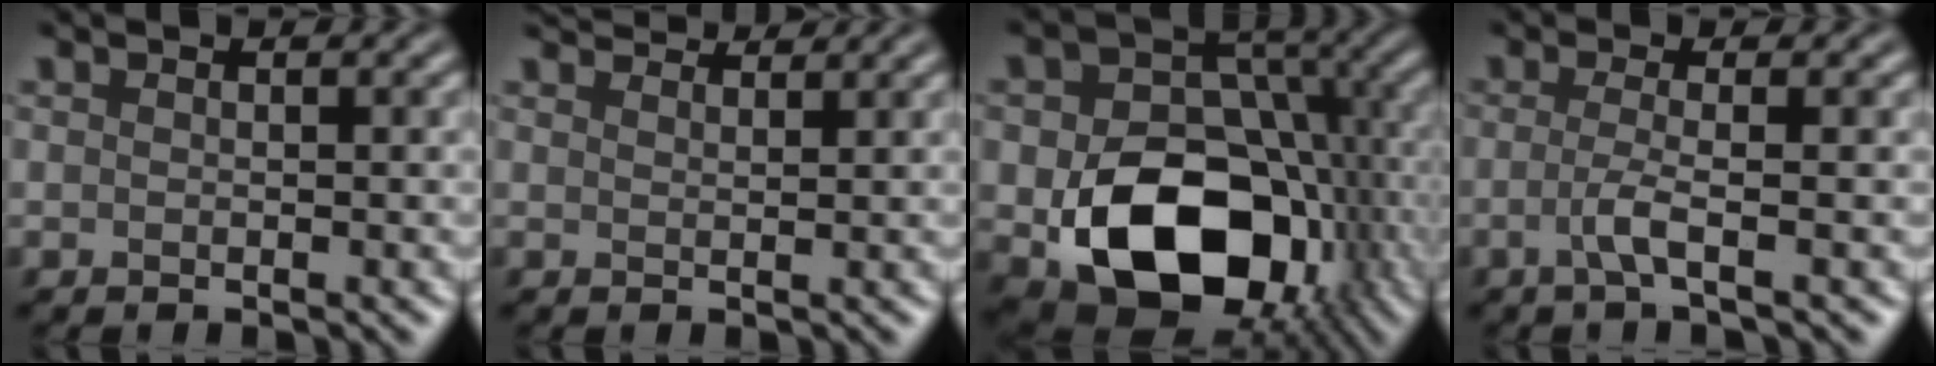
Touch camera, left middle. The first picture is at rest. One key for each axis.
{"total": 3.5, "fx": 3.4, "fy": 0.3, "fz": 0.9, "tx": -0.023, "ty": 0.007, "tz": 0.048}
{"total": 13.1, "fx": -3.7, "fy": 9.3, "fz": 8.5, "tx": -0.131, "ty": -0.021, "tz": -0.059}
{"total": 2.2, "fx": -0.6, "fy": 0.3, "fz": 2.1, "tx": -0.047, "ty": 0.000, "tz": -0.018}